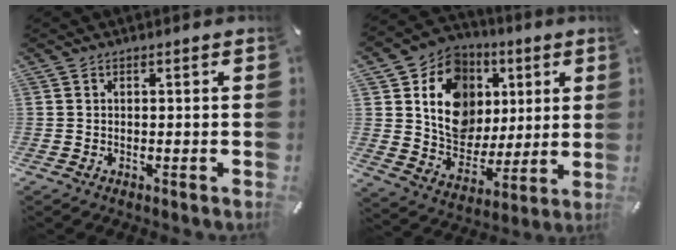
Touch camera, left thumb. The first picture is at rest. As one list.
[{"total": 16.1, "force": [4.0, 13.8, 7.2], "torque": [-0.123, -0.014, 0.082]}]